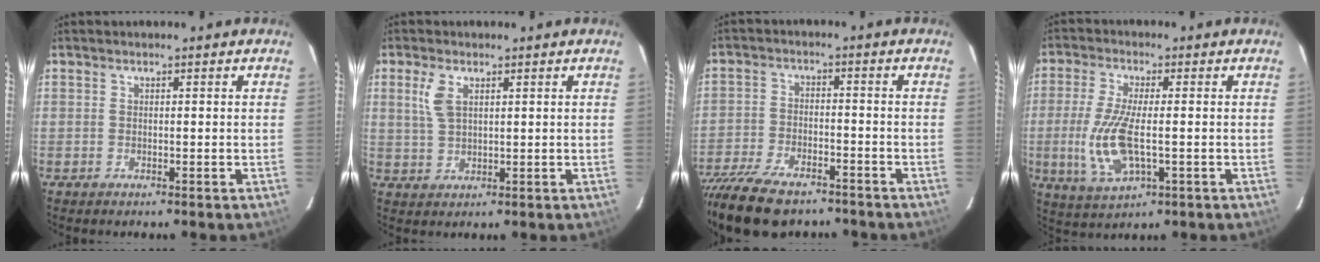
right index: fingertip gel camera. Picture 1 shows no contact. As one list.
[{"total": 4.4, "force": [1.9, 2.0, 3.4], "torque": [-0.070, 0.004, 0.042]}, {"total": 16.2, "force": [-12.7, 6.2, 7.8], "torque": [-0.181, -0.029, -0.219]}, {"total": 2.3, "force": [1.8, -1.2, 0.9], "torque": [-0.006, -0.026, 0.003]}]